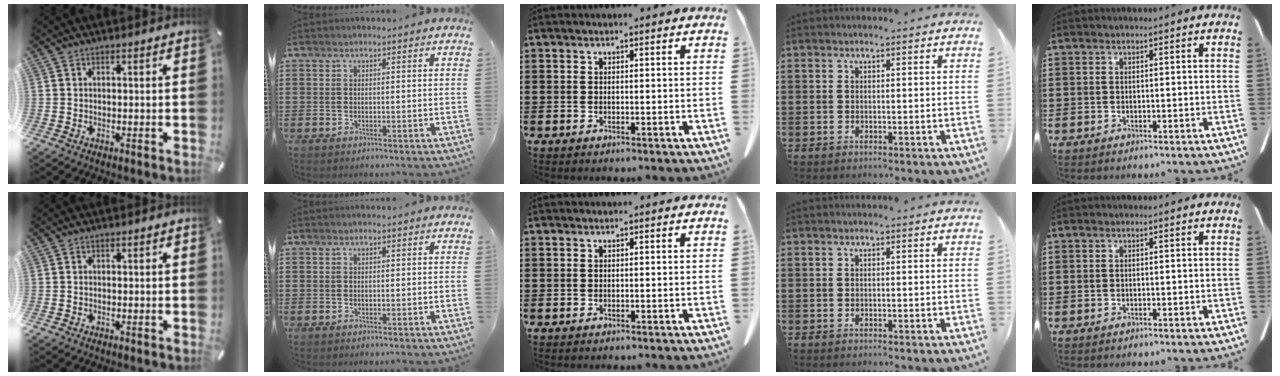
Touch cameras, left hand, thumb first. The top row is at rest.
{}